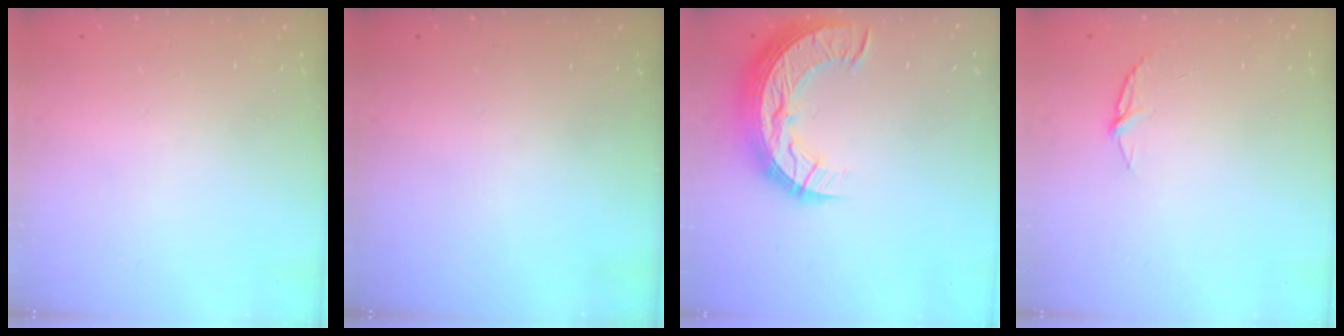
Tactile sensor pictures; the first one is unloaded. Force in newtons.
{"total": 0.0}
{"total": 15.0, "press": 15.0, "slide": 1.0}
{"total": 4.8, "press": 4.8, "slide": 0.5}